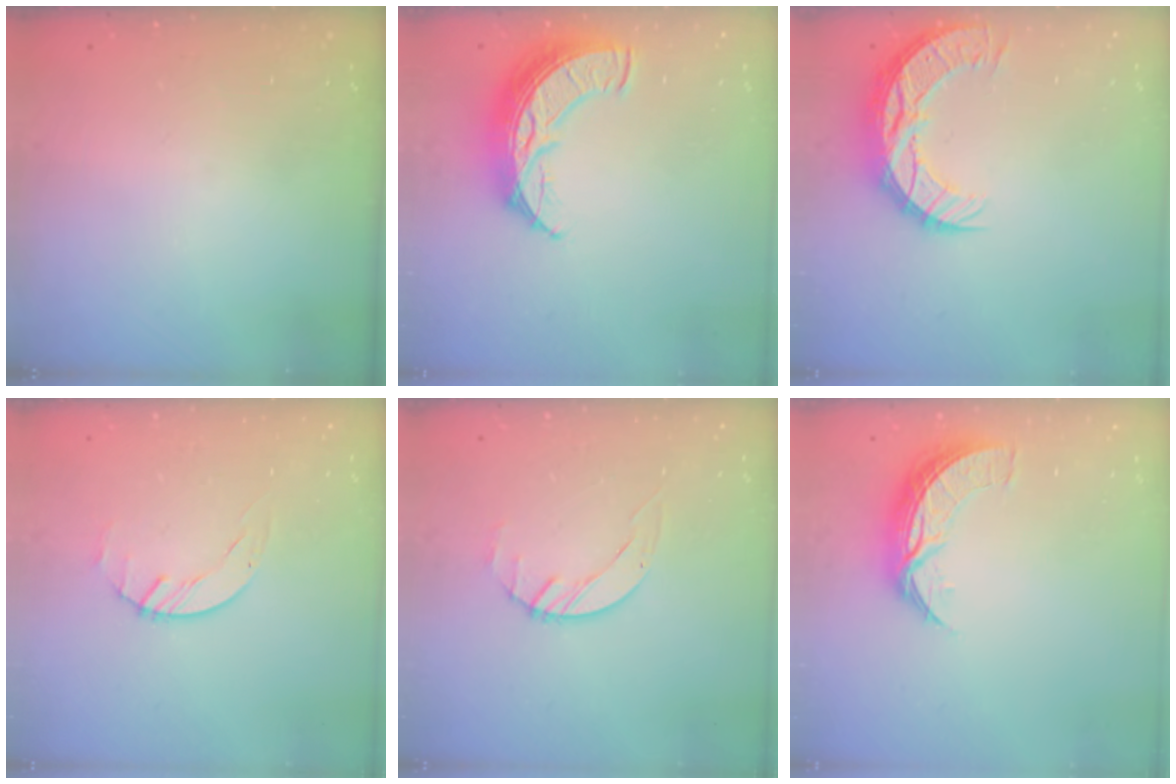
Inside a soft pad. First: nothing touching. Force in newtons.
{"total": 13.7, "press": 13.7, "slide": 1.0}
{"total": 12.2, "press": 12.2, "slide": 0.8}
{"total": 0.6, "press": 0.6, "slide": 0.1}
{"total": 1.4, "press": 1.4, "slide": 0.2}
{"total": 8.4, "press": 8.4, "slide": 0.2}